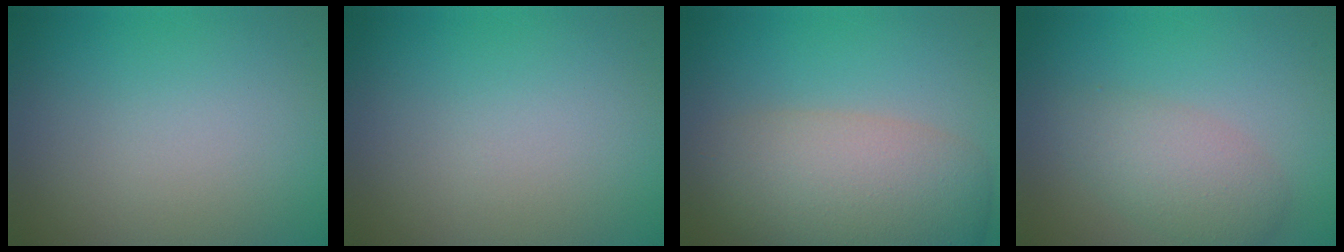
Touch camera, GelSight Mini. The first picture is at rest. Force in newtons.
{"total": 0.0}
{"total": 7.6, "press": 7.6, "slide": 0.3}
{"total": 3.5, "press": 3.5, "slide": 0.2}